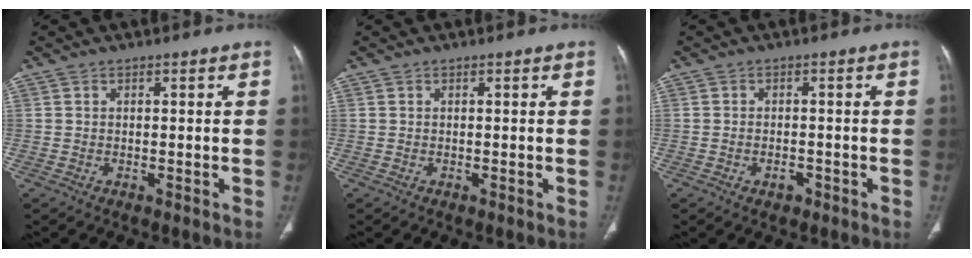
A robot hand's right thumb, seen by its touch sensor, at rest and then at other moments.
{"total": 0.0}
{"total": 1.9, "force": [-1.0, 1.2, 1.0], "torque": [-0.013, 0.008, -0.013]}